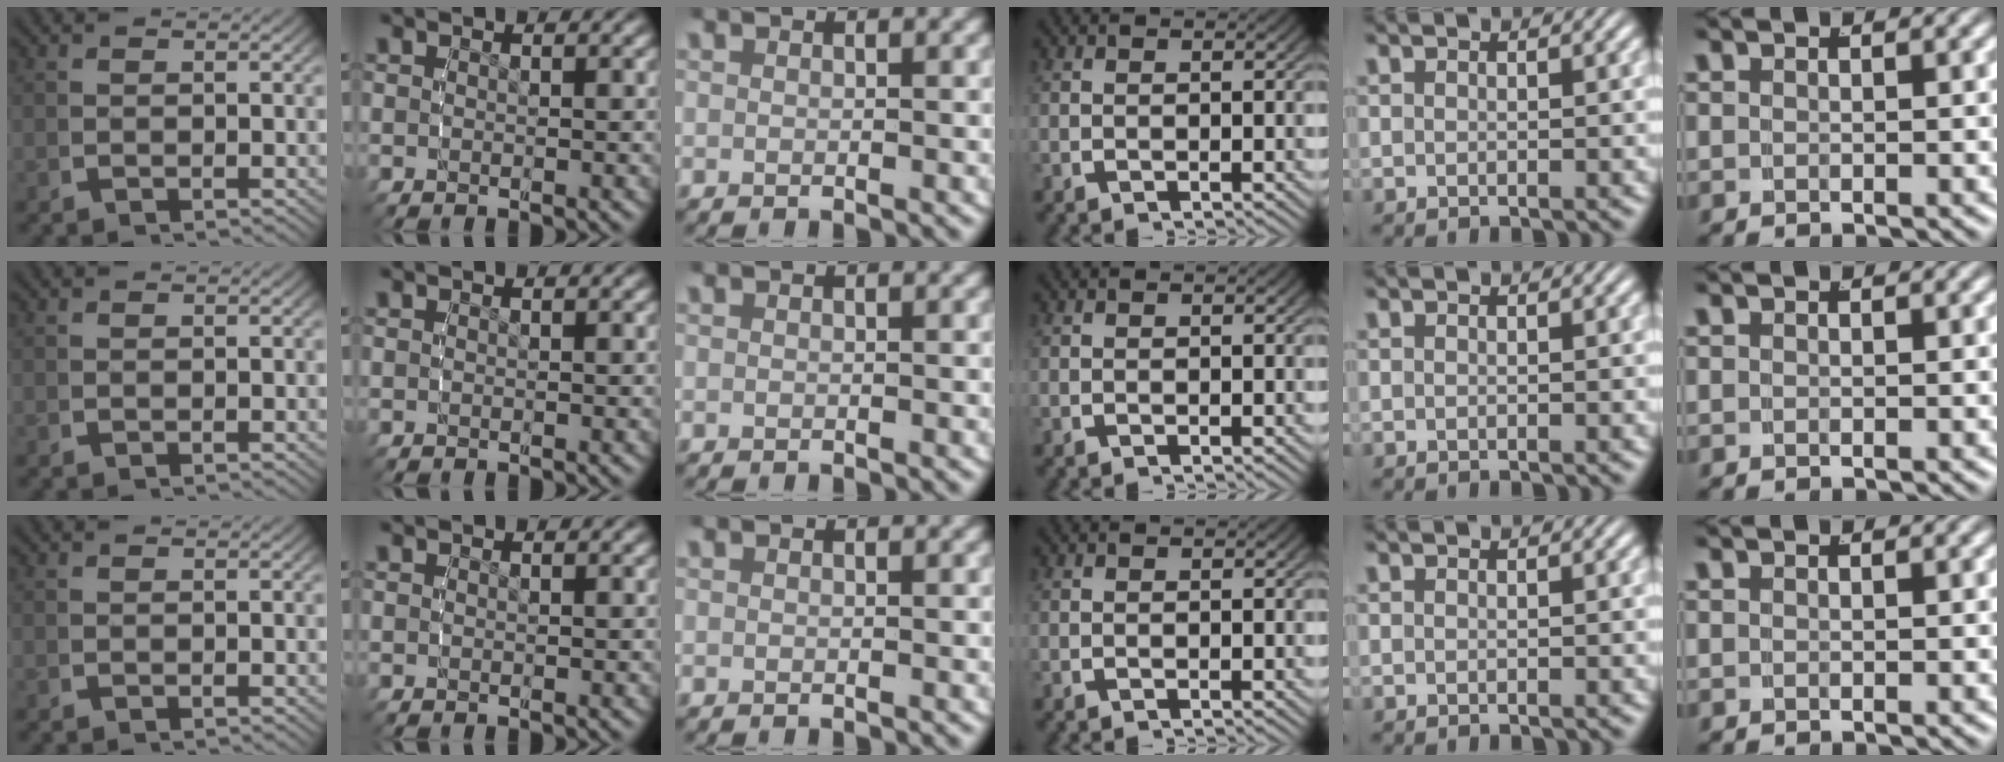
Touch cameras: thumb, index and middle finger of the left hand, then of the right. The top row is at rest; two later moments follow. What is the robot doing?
{"motion": "reach", "object": "jacket"}